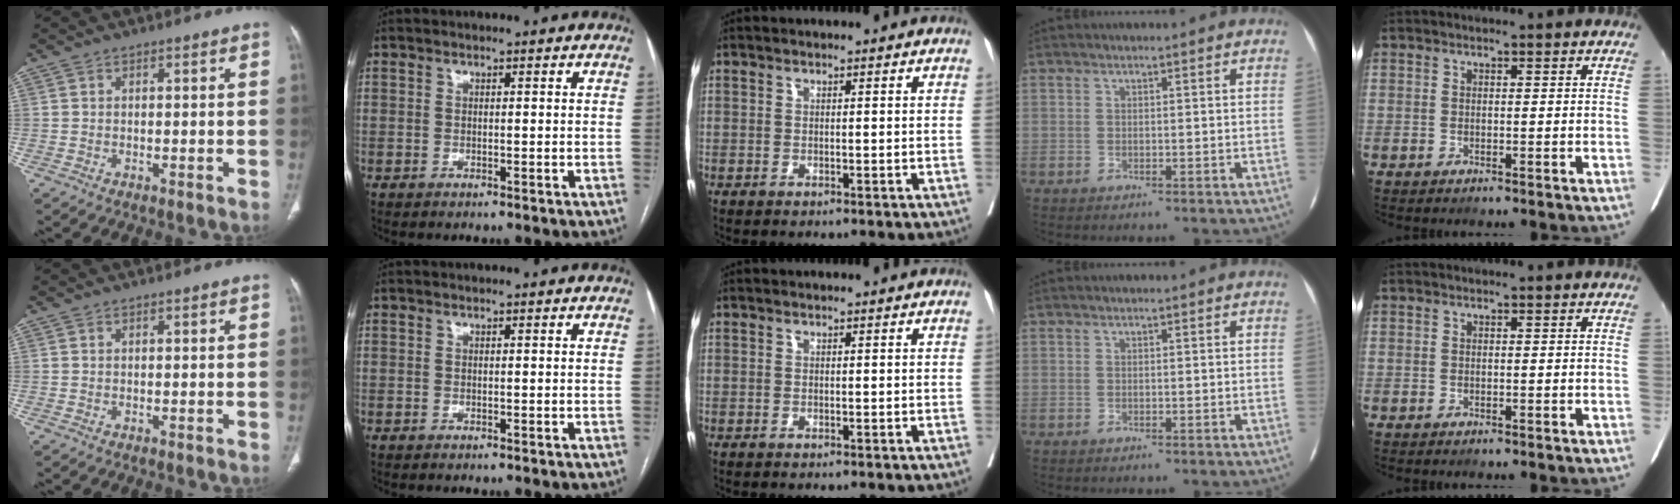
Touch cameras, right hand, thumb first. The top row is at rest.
{}